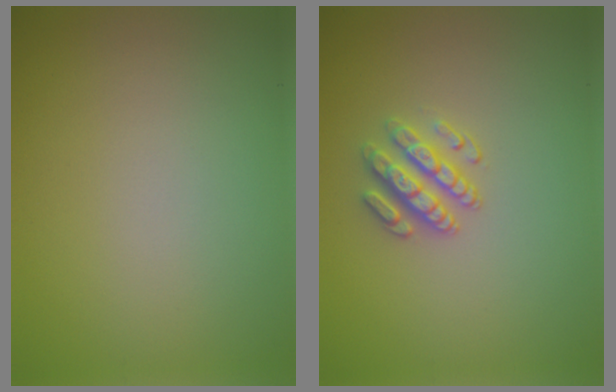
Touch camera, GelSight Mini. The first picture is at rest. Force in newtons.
{"total": 2.7, "press": 2.5, "slide": 1.0}